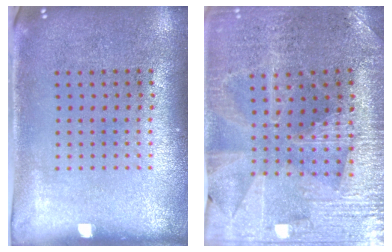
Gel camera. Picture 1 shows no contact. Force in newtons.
{"total": 3.0, "press": 2.9, "slide": 0.4}